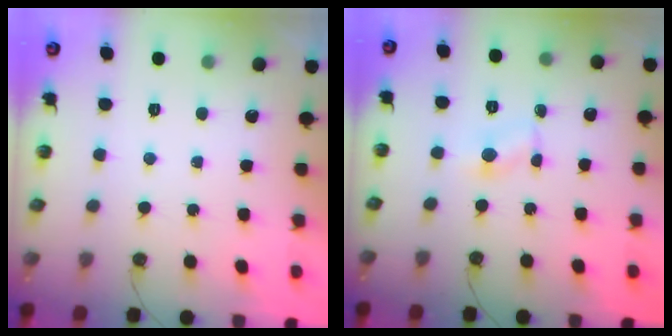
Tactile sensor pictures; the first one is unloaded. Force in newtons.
{"total": 2.7, "press": 2.7, "slide": 0.3}